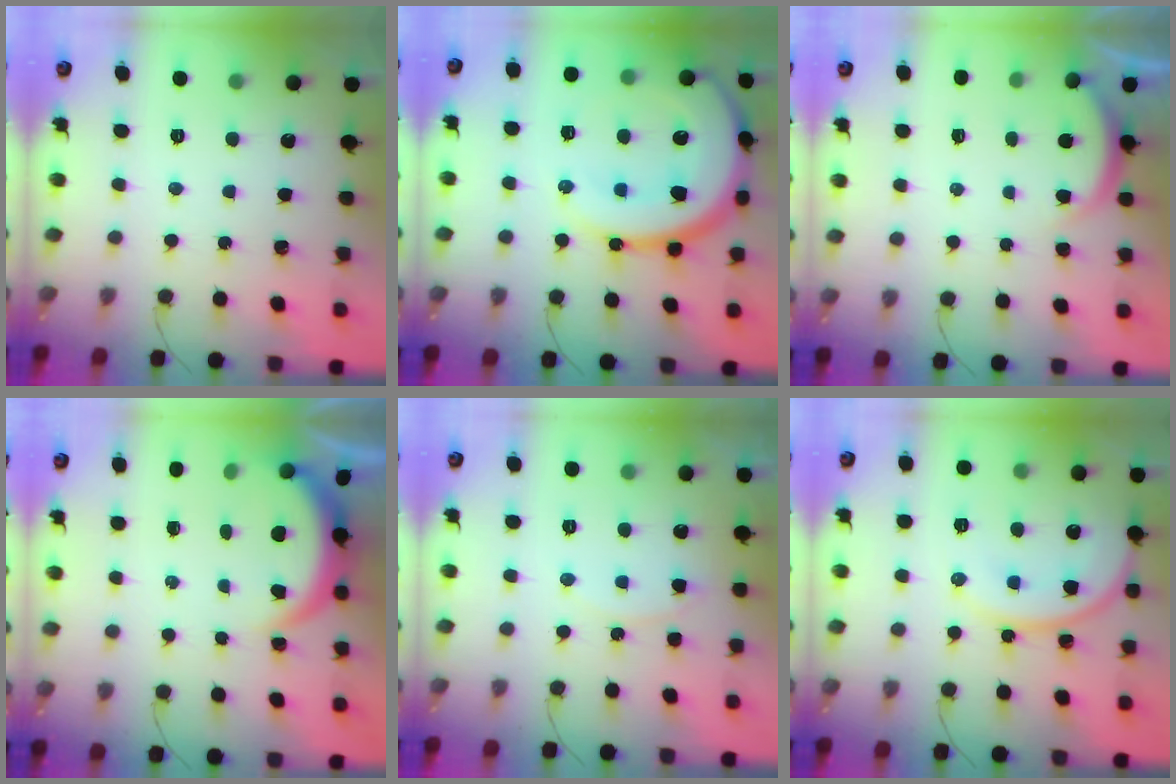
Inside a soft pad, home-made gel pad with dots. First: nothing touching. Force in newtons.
{"total": 23.0, "press": 22.9, "slide": 2.4}
{"total": 3.0, "press": 2.9, "slide": 0.6}
{"total": 3.8, "press": 3.8, "slide": 0.2}
{"total": 5.8, "press": 5.8, "slide": 0.6}
{"total": 11.7, "press": 11.7, "slide": 1.0}